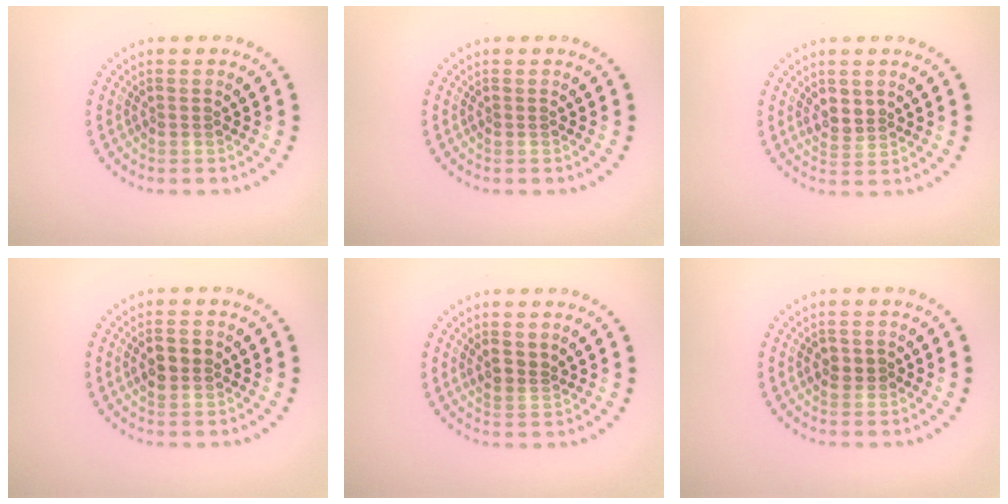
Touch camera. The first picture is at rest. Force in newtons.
{"total": 0.0}
{"total": 1.9, "press": 1.7, "slide": 0.9}
{"total": 2.5, "press": 2.5, "slide": 0.2}
{"total": 1.5, "press": 1.4, "slide": 0.6}
{"total": 1.3, "press": 1.2, "slide": 0.5}